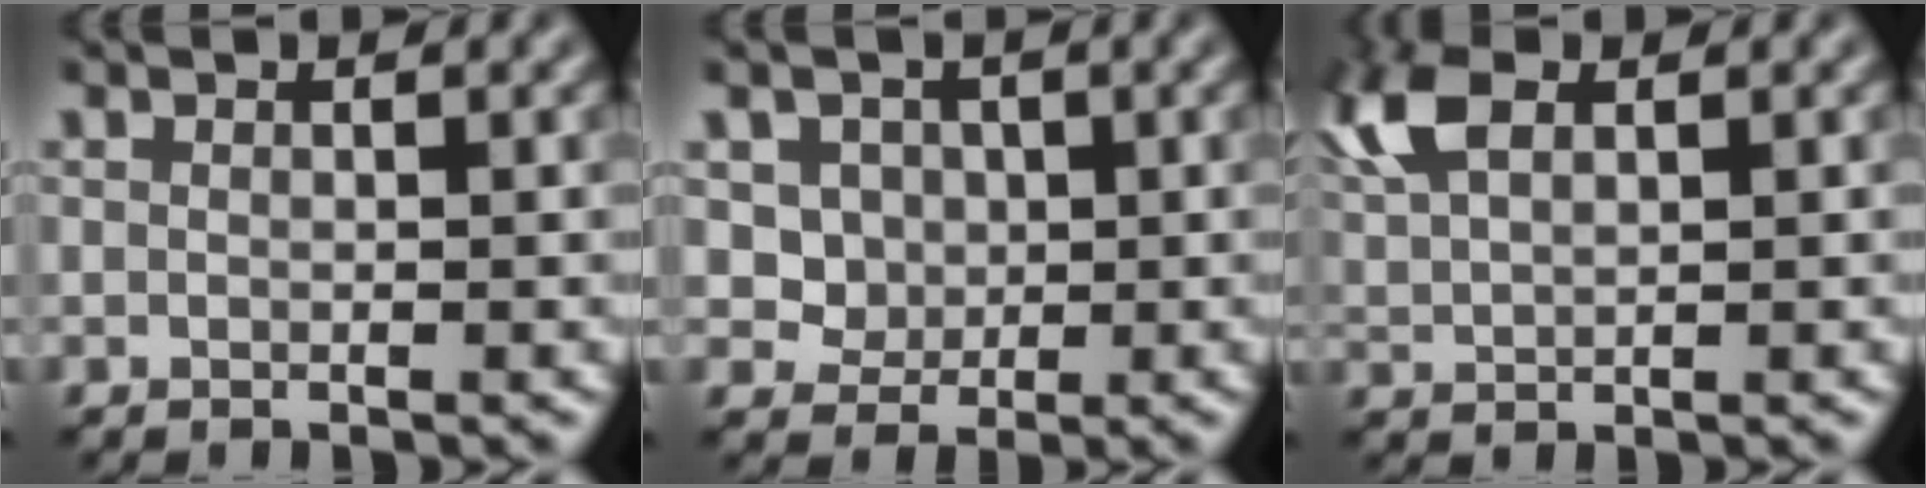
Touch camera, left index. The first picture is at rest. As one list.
[{"total": 3.5, "force": [1.0, 3.0, 1.5], "torque": [-0.042, -0.009, 0.029]}, {"total": 5.4, "force": [2.5, 2.6, 4.0], "torque": [-0.111, 0.013, 0.049]}]